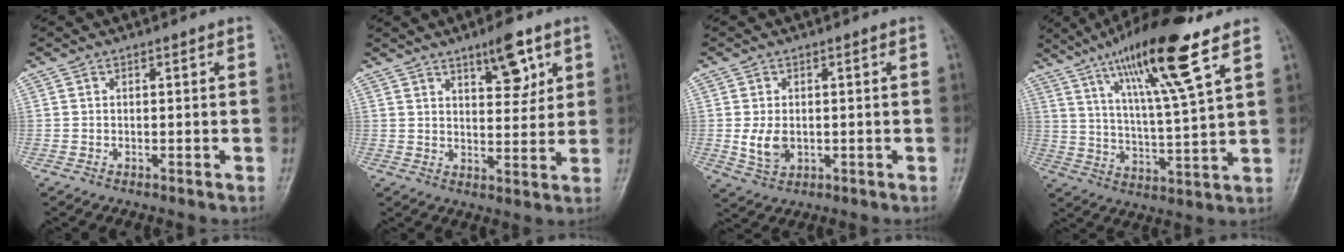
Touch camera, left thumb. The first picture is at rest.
{"total": 7.6, "force": [4.5, 2.8, 5.5], "torque": [-0.062, -0.027, 0.066]}
{"total": 4.6, "force": [-0.3, 3.3, 3.3], "torque": [-0.054, -0.008, 0.002]}
{"total": 17.7, "force": [10.4, 2.1, 14.2], "torque": [-0.239, -0.044, 0.181]}